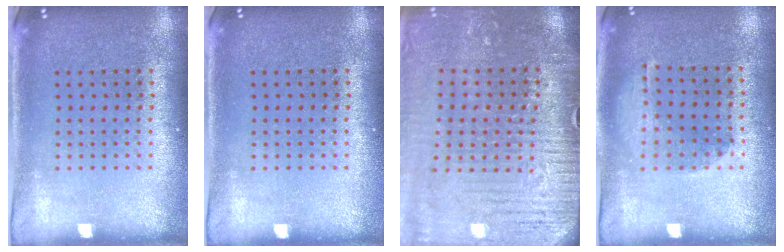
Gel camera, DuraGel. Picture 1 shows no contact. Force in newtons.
{"total": 0.0}
{"total": 3.7, "press": 3.7, "slide": 0.5}
{"total": 1.1, "press": 1.1, "slide": 0.1}